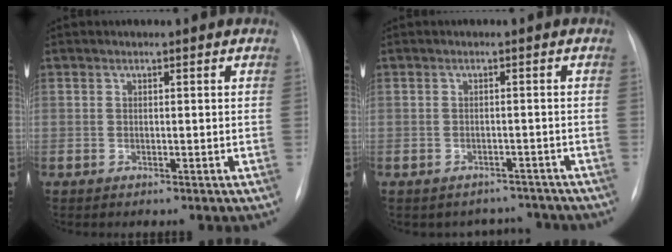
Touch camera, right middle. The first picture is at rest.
{"total": 4.5, "force": [-4.0, 1.8, -0.9], "torque": [0.016, 0.022, -0.048]}